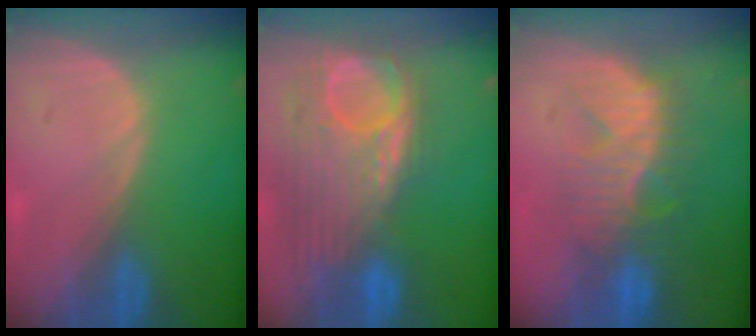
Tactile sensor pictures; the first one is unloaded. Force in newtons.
{"total": 12.0, "press": 10.4, "slide": 6.0}
{"total": 8.8, "press": 8.5, "slide": 2.2}